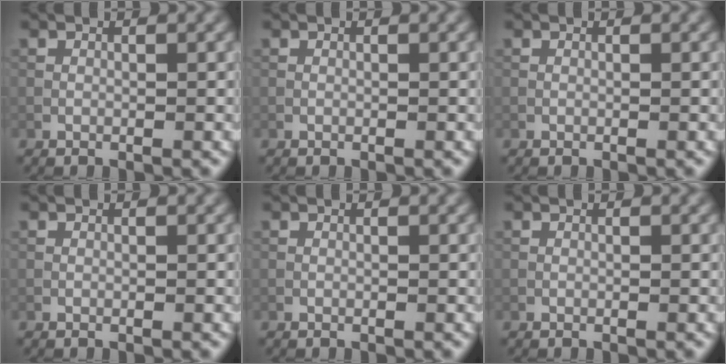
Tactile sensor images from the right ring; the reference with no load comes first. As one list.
[{"total": 0.0}, {"total": 0.0}, {"total": 0.0}, {"total": 0.0}, {"total": 0.0}]